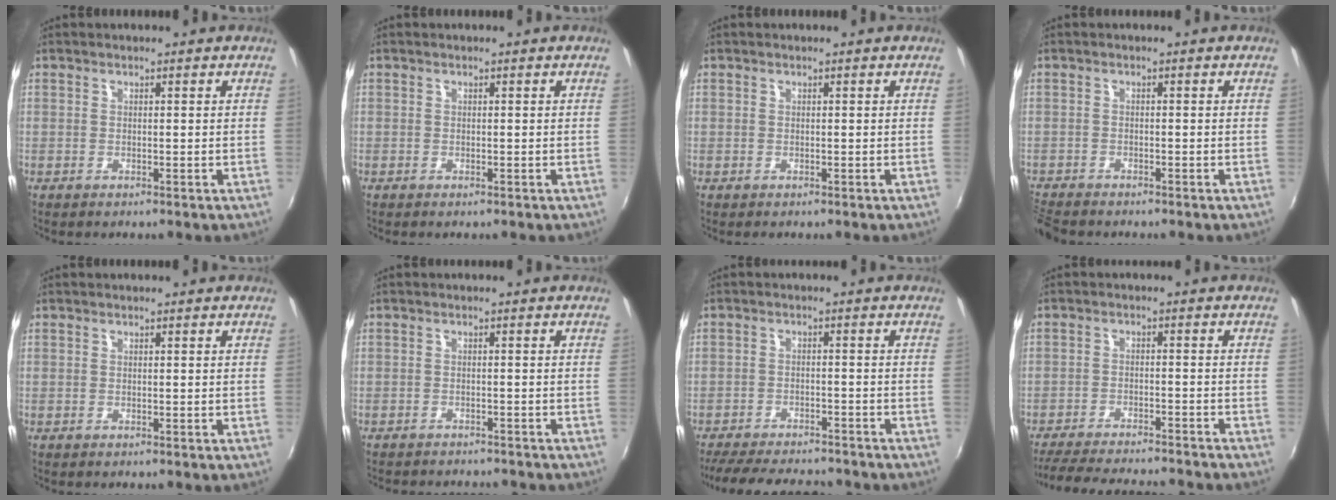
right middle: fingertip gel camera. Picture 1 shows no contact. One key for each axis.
{"total": 0.0}
{"total": 0.5, "fx": -0.2, "fy": 0.4, "fz": -0.1, "tx": 0.002, "ty": -0.002, "tz": -0.005}
{"total": 4.6, "fx": -4.4, "fy": 0.8, "fz": 1.3, "tx": -0.043, "ty": -0.022, "tz": -0.084}
{"total": 0.0}
{"total": 6.9, "fx": -6.4, "fy": 1.5, "fz": 2.1, "tx": -0.055, "ty": -0.015, "tz": -0.090}
{"total": 13.1, "fx": -11.5, "fy": 3.8, "fz": 5.0, "tx": -0.121, "ty": -0.004, "tz": -0.172}
{"total": 15.7, "fx": -14.1, "fy": 1.8, "fz": 6.6, "tx": -0.135, "ty": -0.019, "tz": -0.211}